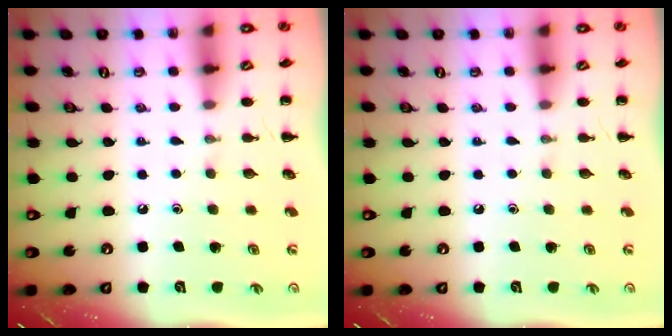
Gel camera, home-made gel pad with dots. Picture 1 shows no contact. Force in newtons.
{"total": 0.0}